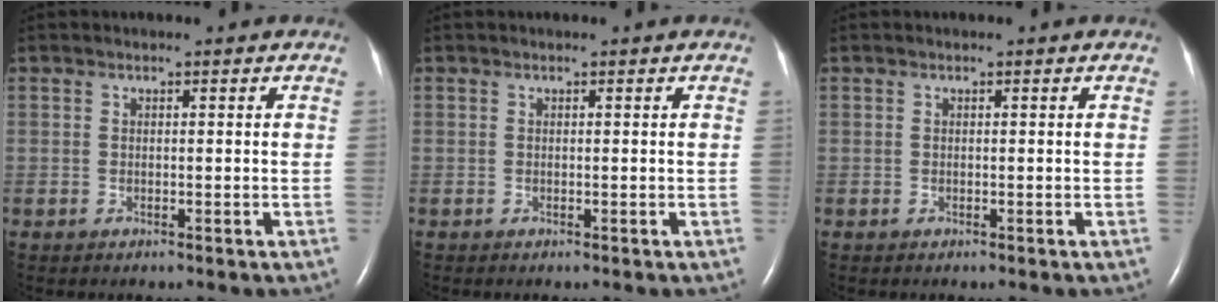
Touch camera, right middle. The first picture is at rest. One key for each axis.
{"total": 0.0}
{"total": 0.0}